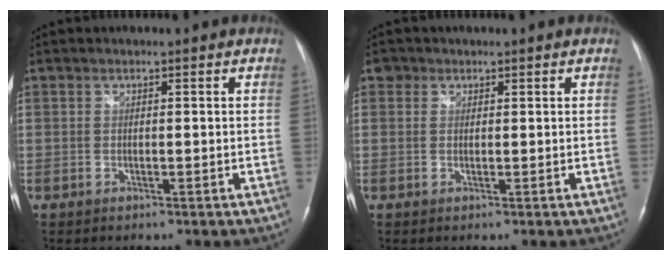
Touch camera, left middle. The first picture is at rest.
{"total": 1.3, "force": [0.7, 1.1, 0.1], "torque": [0.008, 0.004, 0.007]}